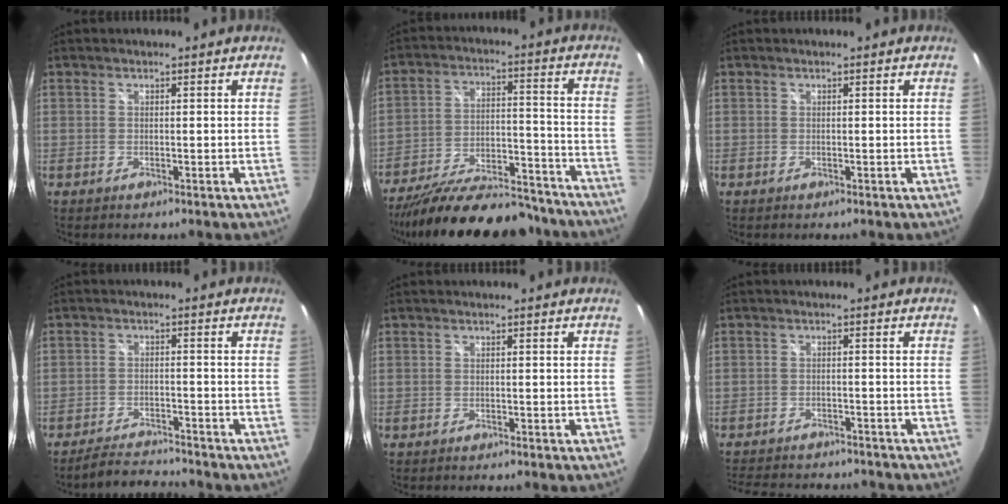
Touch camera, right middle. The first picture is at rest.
{"total": 25.0, "force": [-21.1, 7.2, 11.3], "torque": [-0.207, -0.017, -0.297]}
{"total": 0.0}
{"total": 6.1, "force": [-6.0, 0.6, 1.1], "torque": [-0.045, 0.002, -0.099]}
{"total": 0.5, "force": [-0.5, 0.0, 0.2], "torque": [-0.003, -0.002, -0.010]}
{"total": 13.1, "force": [-11.4, 4.2, 5.0], "torque": [-0.112, -0.013, -0.164]}